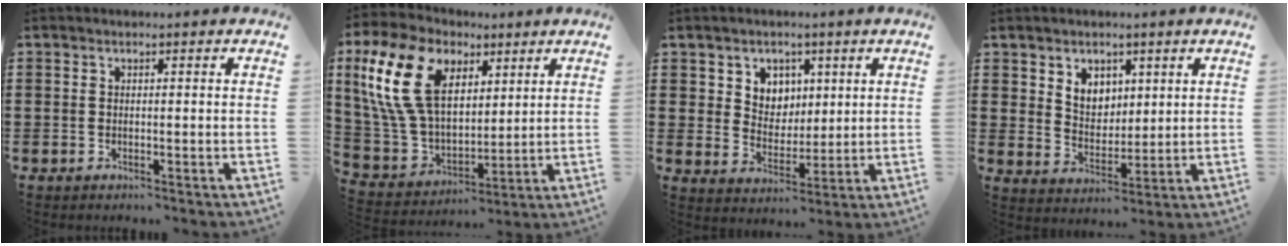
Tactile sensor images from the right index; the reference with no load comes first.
{"total": 15.6, "force": [6.1, 9.9, 10.5], "torque": [-0.273, 0.010, 0.110]}
{"total": 5.0, "force": [2.5, 4.3, 0.3], "torque": [-0.034, 0.008, 0.044]}
{"total": 5.1, "force": [3.1, 3.8, 1.3], "torque": [-0.037, 0.002, 0.057]}